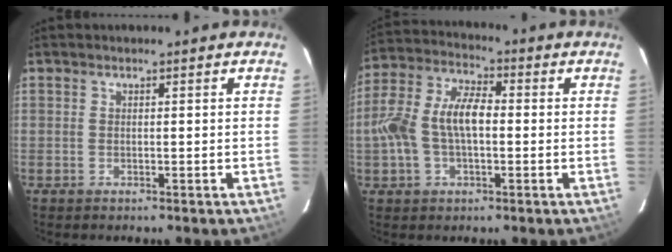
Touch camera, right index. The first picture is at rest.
{"total": 11.6, "force": [-1.1, 6.3, 9.7], "torque": [-0.204, 0.020, -0.021]}